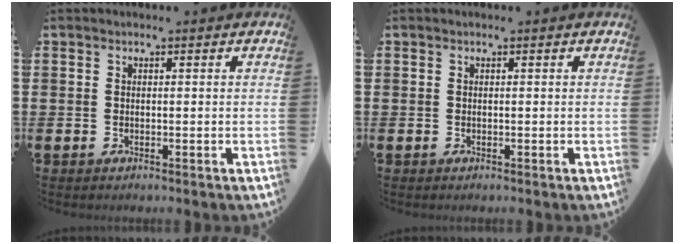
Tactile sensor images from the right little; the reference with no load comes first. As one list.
[{"total": 0.0}]